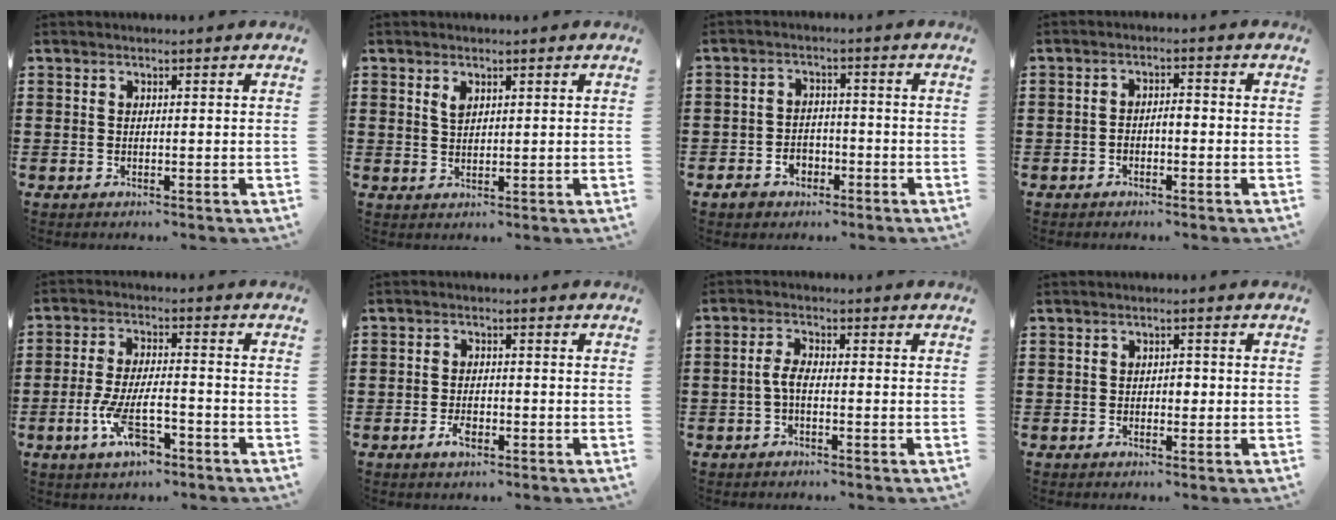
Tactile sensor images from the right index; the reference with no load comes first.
{"total": 1.8, "force": [1.1, 1.0, 1.1], "torque": [-0.025, 0.003, 0.020]}
{"total": 3.5, "force": [-2.3, 2.5, 1.1], "torque": [-0.032, 0.007, -0.048]}
{"total": 2.8, "force": [-1.8, 0.8, 2.0], "torque": [-0.048, 0.005, -0.040]}
{"total": 8.7, "force": [-3.8, 3.2, 7.2], "torque": [-0.149, -0.003, -0.066]}
{"total": 2.9, "force": [-1.1, 1.4, 2.3], "torque": [-0.048, -0.001, -0.022]}
{"total": 2.8, "force": [-0.9, 0.9, 2.5], "torque": [-0.060, -0.002, -0.022]}
{"total": 1.4, "force": [-0.1, 0.9, 1.1], "torque": [-0.021, 0.004, -0.003]}